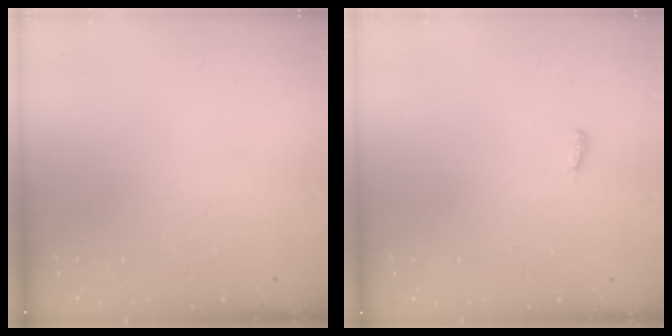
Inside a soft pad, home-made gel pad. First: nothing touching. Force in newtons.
{"total": 2.9, "press": 2.8, "slide": 0.9}